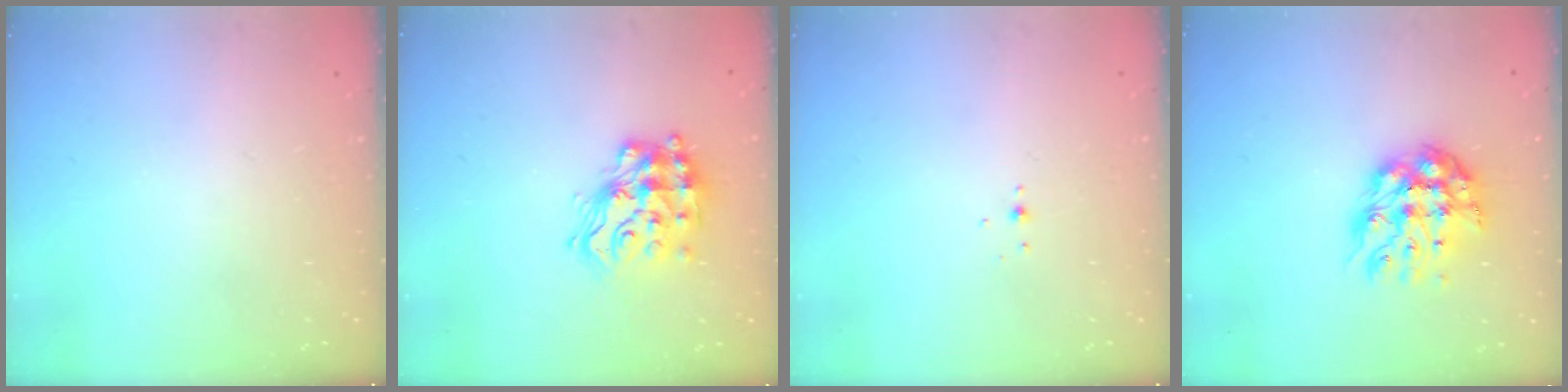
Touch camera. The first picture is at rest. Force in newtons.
{"total": 16.5, "press": 16.4, "slide": 1.2}
{"total": 3.0, "press": 2.9, "slide": 0.8}
{"total": 11.7, "press": 11.6, "slide": 0.9}